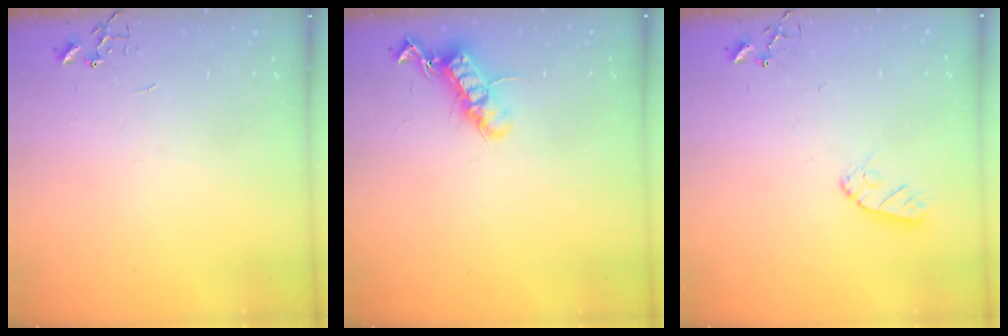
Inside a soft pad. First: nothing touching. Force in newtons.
{"total": 13.0, "press": 13.0, "slide": 0.3}
{"total": 8.0, "press": 8.0, "slide": 0.5}